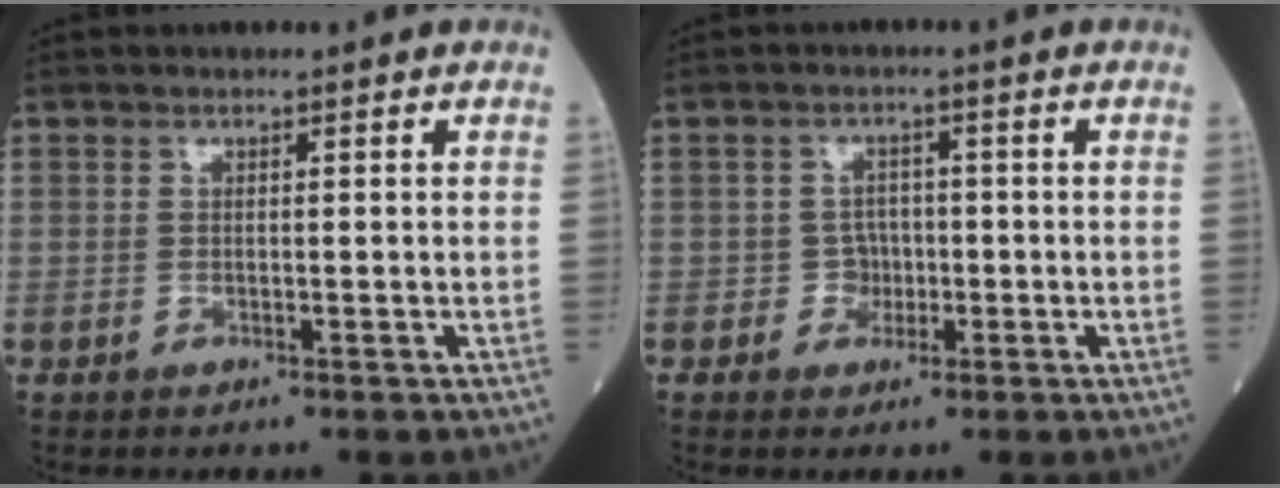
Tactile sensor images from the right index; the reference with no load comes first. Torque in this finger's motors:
{"motor_torque": [-0.07, 0.09, -0.01, -0.01]}